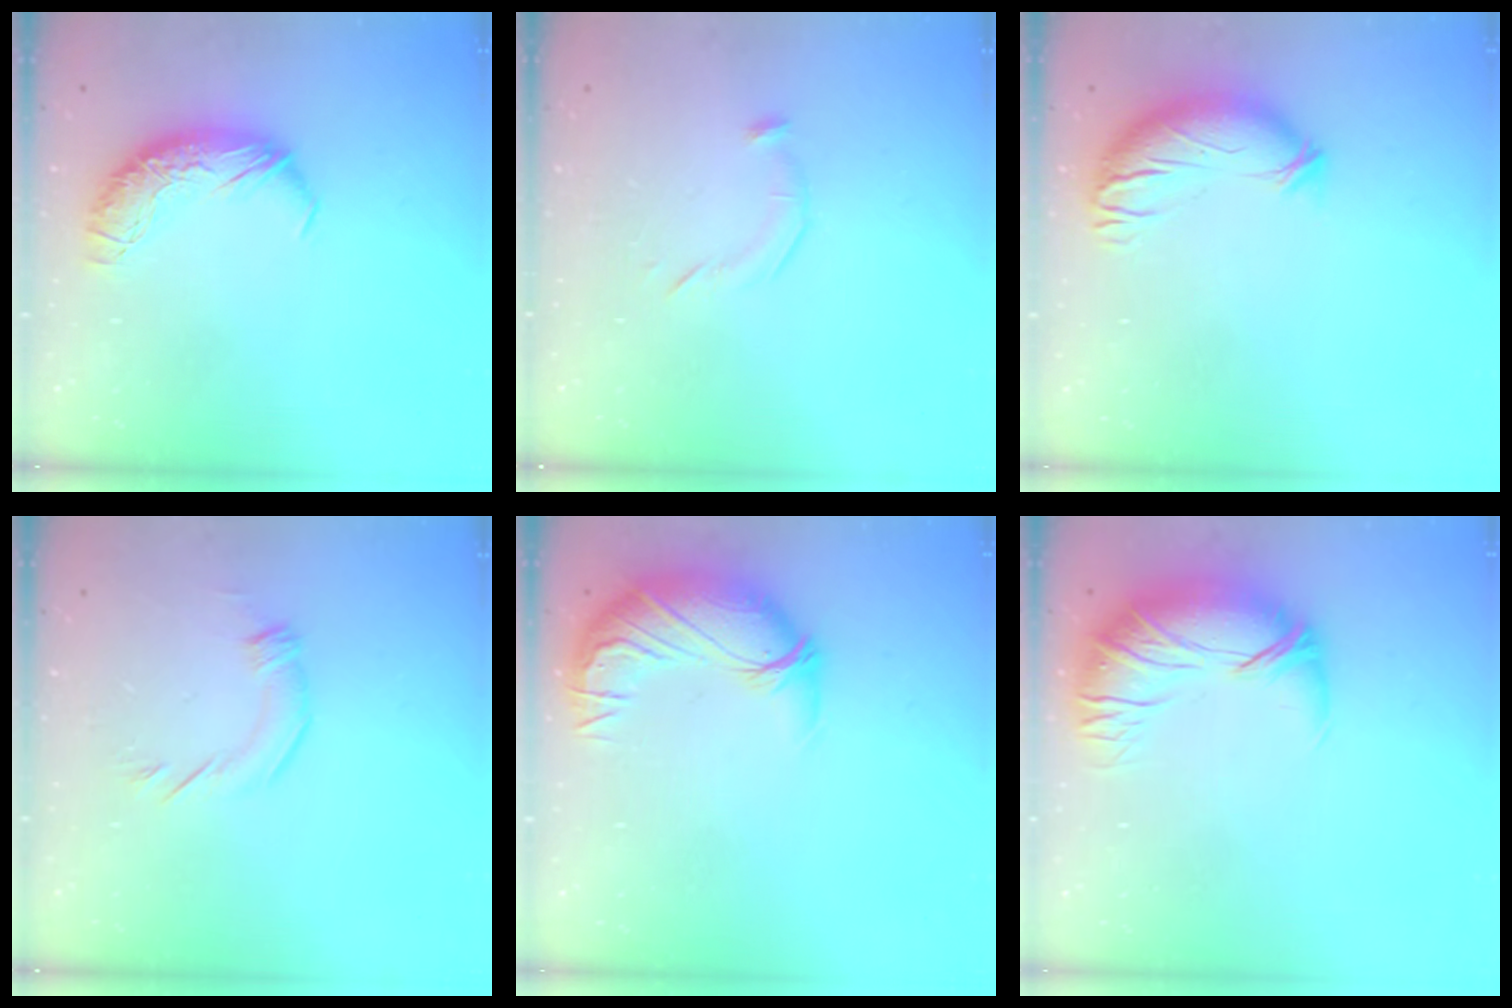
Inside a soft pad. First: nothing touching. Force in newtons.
{"total": 6.1, "press": 6.1, "slide": 0.5}
{"total": 3.8, "press": 2.8, "slide": 2.6}
{"total": 2.7, "press": 2.4, "slide": 1.1}
{"total": 2.8, "press": 0.0, "slide": 2.8}
{"total": 2.8, "press": 0.1, "slide": 2.8}